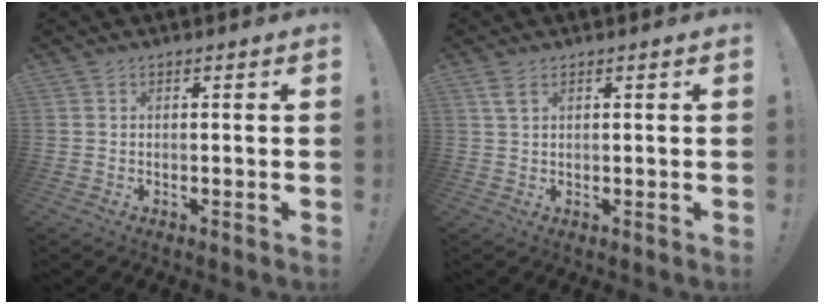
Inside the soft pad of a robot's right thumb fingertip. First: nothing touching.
{"total": 2.7, "force": [1.4, 1.2, 1.9], "torque": [-0.040, 0.000, 0.027]}